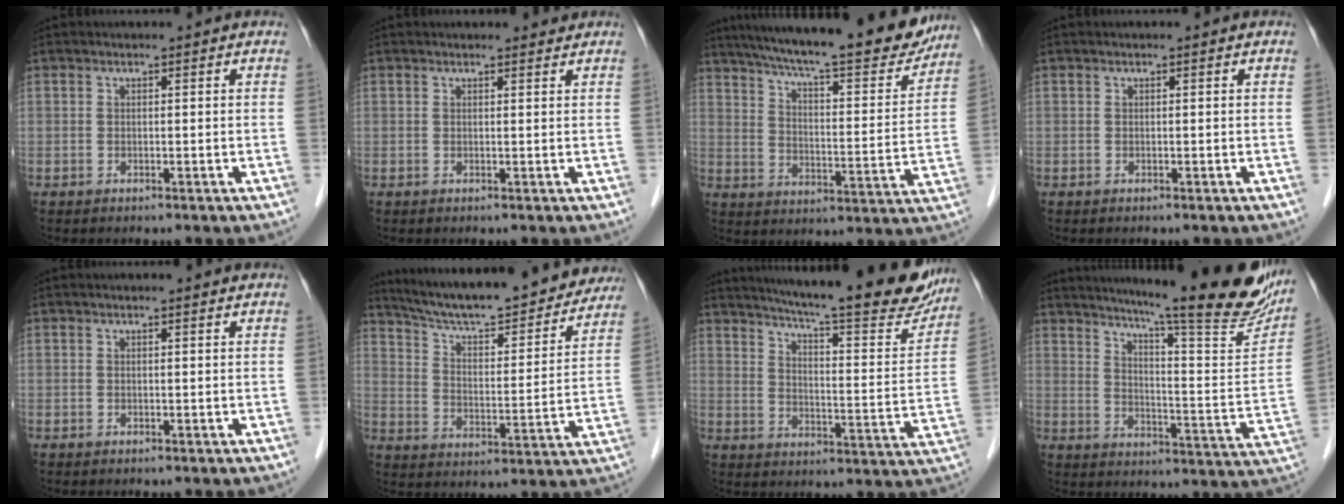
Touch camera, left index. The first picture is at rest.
{"total": 1.8, "force": [1.8, 0.3, 0.2], "torque": [-0.009, -0.001, 0.020]}
{"total": 24.9, "force": [21.5, 3.5, 12.1], "torque": [-0.193, -0.027, 0.284]}
{"total": 0.0}
{"total": 0.7, "force": [0.6, -0.1, 0.3], "torque": [-0.009, 0.005, 0.010]}
{"total": 24.5, "force": [21.9, 4.5, 10.0], "torque": [-0.153, -0.013, 0.303]}
{"total": 24.8, "force": [21.6, 2.8, 11.9], "torque": [-0.180, -0.053, 0.274]}
{"total": 25.8, "force": [20.9, 1.4, 15.1], "torque": [-0.223, -0.066, 0.269]}